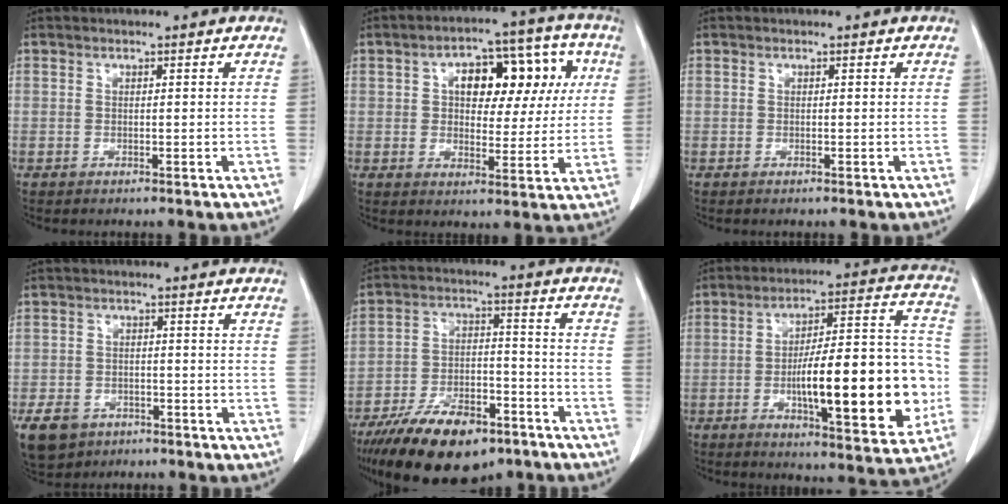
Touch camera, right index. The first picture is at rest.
{"total": 12.9, "force": [3.2, 6.8, 10.4], "torque": [-0.134, 0.046, 0.051]}
{"total": 0.0}
{"total": 8.3, "force": [-4.9, 6.2, 2.7], "torque": [-0.066, 0.000, -0.075]}
{"total": 17.0, "force": [-11.9, 6.7, 10.1], "torque": [-0.182, -0.004, -0.200]}
{"total": 21.7, "force": [-4.3, 5.0, 20.7], "torque": [-0.270, 0.026, -0.054]}